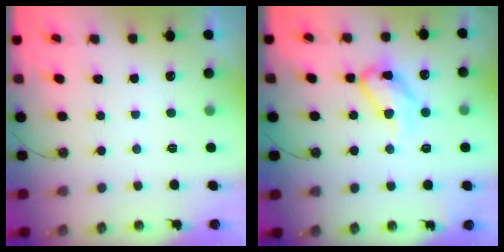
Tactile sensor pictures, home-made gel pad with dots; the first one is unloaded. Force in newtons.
{"total": 12.4, "press": 12.3, "slide": 1.6}